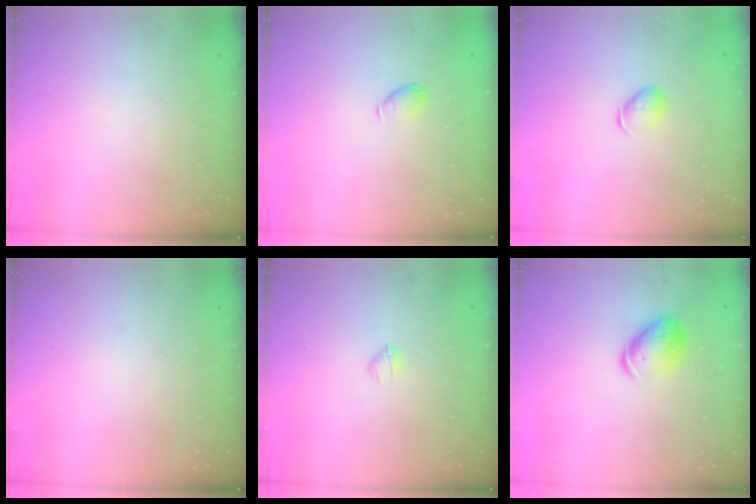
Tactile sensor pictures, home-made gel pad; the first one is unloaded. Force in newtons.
{"total": 4.9, "press": 4.9, "slide": 0.6}
{"total": 6.0, "press": 6.0, "slide": 0.7}
{"total": 0.0}
{"total": 2.7, "press": 2.5, "slide": 0.8}
{"total": 12.9, "press": 12.7, "slide": 2.0}